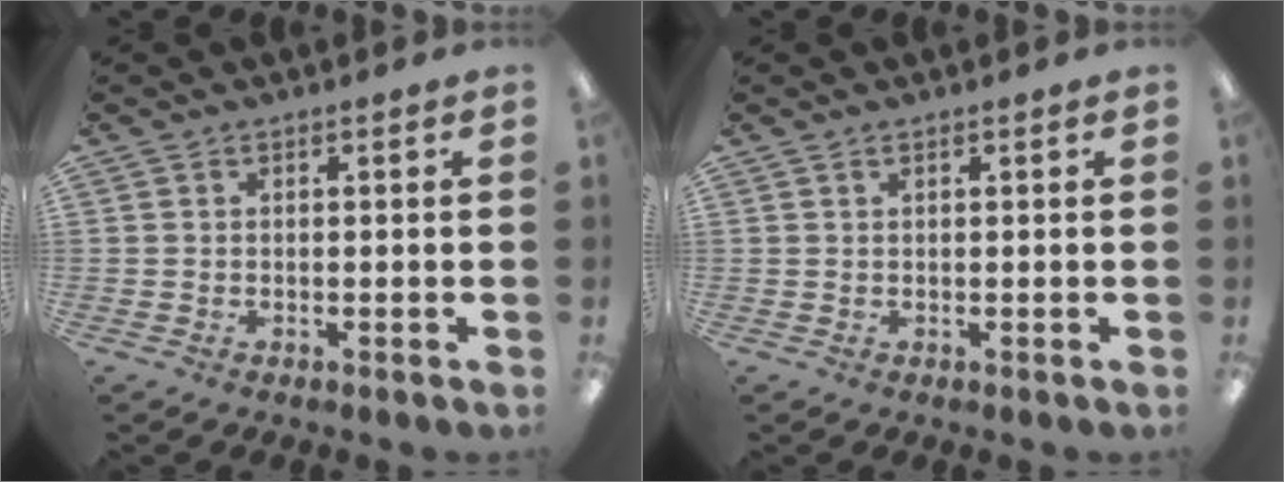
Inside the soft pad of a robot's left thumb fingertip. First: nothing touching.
{"total": 0.8, "force": [0.5, 0.2, 0.6], "torque": [-0.013, 0.002, 0.008]}